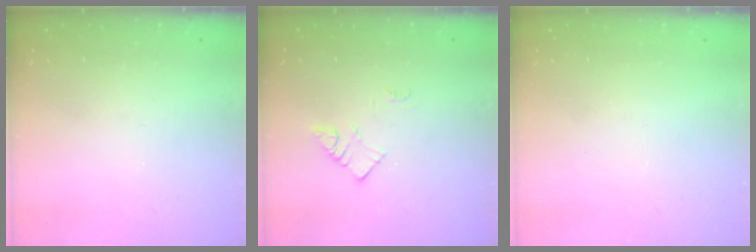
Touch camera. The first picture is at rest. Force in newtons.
{"total": 3.0, "press": 3.0, "slide": 0.4}
{"total": 1.5, "press": 1.5, "slide": 0.1}